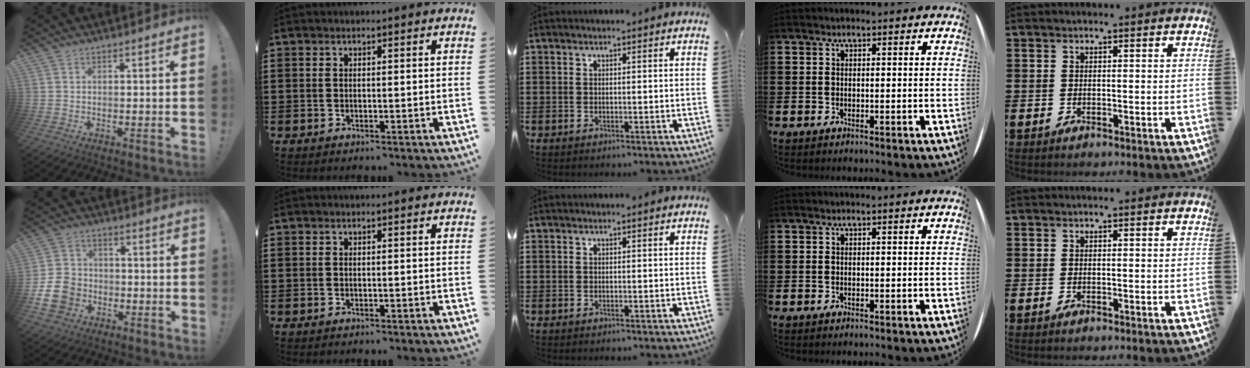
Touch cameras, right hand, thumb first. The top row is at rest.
{"thumb": {"total": 12.4, "force": [-5.1, 9.9, 5.5], "torque": [-0.108, 0.043, -0.091]}}